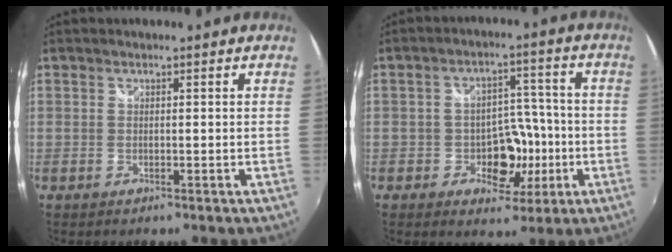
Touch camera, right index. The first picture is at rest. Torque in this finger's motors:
{"motor_torque": [-0.06, 0.53, 0.09, 0.04]}